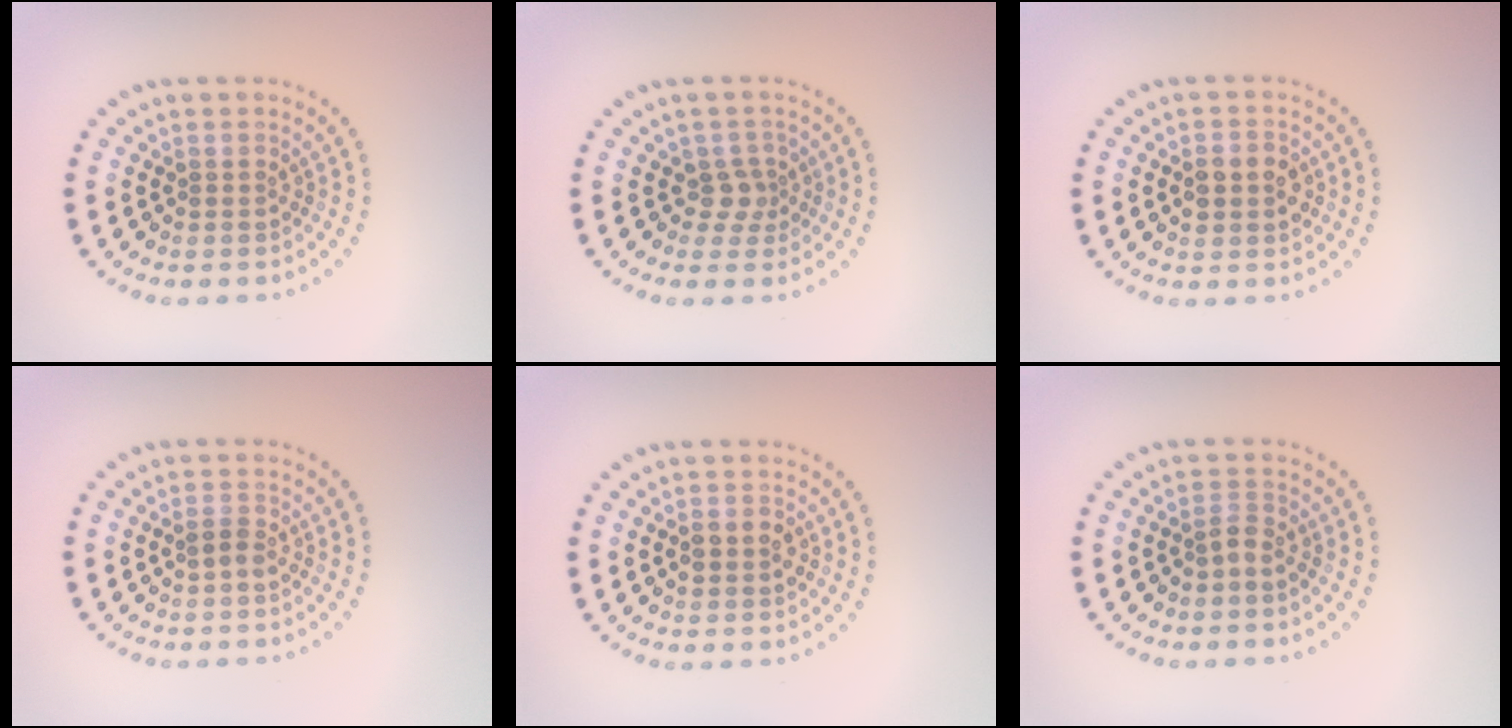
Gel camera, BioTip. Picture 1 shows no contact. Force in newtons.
{"total": 1.9, "press": 1.4, "slide": 1.3}
{"total": 2.9, "press": 2.9, "slide": 0.1}
{"total": 1.2, "press": 1.1, "slide": 0.5}
{"total": 2.4, "press": 2.4, "slide": 0.1}
{"total": 1.3, "press": 1.1, "slide": 0.8}